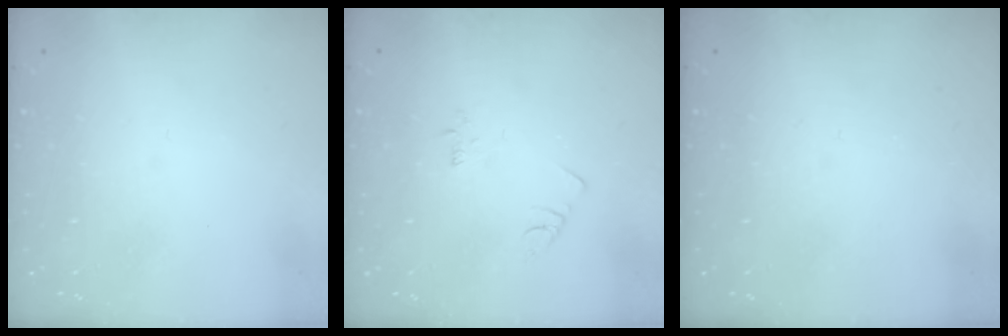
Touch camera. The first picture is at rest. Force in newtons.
{"total": 2.1, "press": 2.1, "slide": 0.4}
{"total": 0.0}